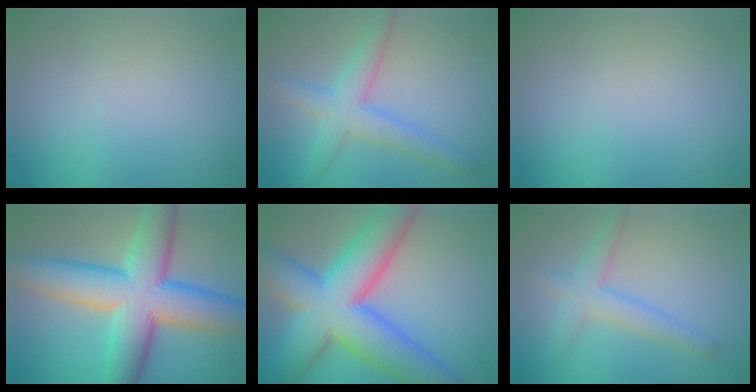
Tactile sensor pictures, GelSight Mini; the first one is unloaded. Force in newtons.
{"total": 4.0, "press": 4.0, "slide": 0.1}
{"total": 0.0}
{"total": 12.0, "press": 12.0, "slide": 0.5}
{"total": 13.1, "press": 13.1, "slide": 0.4}
{"total": 3.0, "press": 3.0, "slide": 0.2}